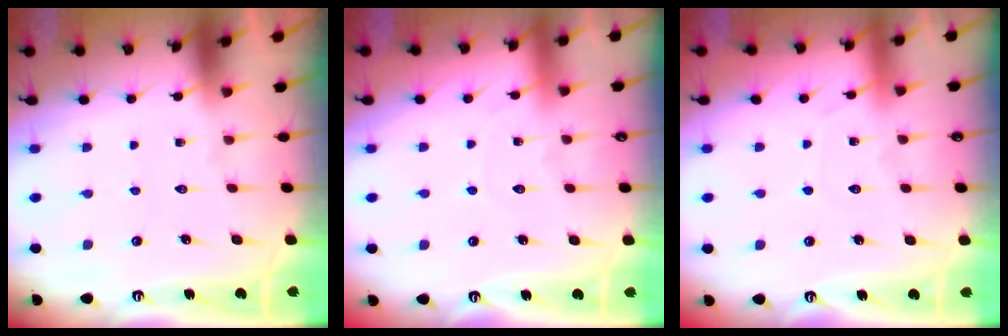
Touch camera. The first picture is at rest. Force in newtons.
{"total": 3.7, "press": 3.7, "slide": 0.4}
{"total": 4.0, "press": 4.0, "slide": 0.5}